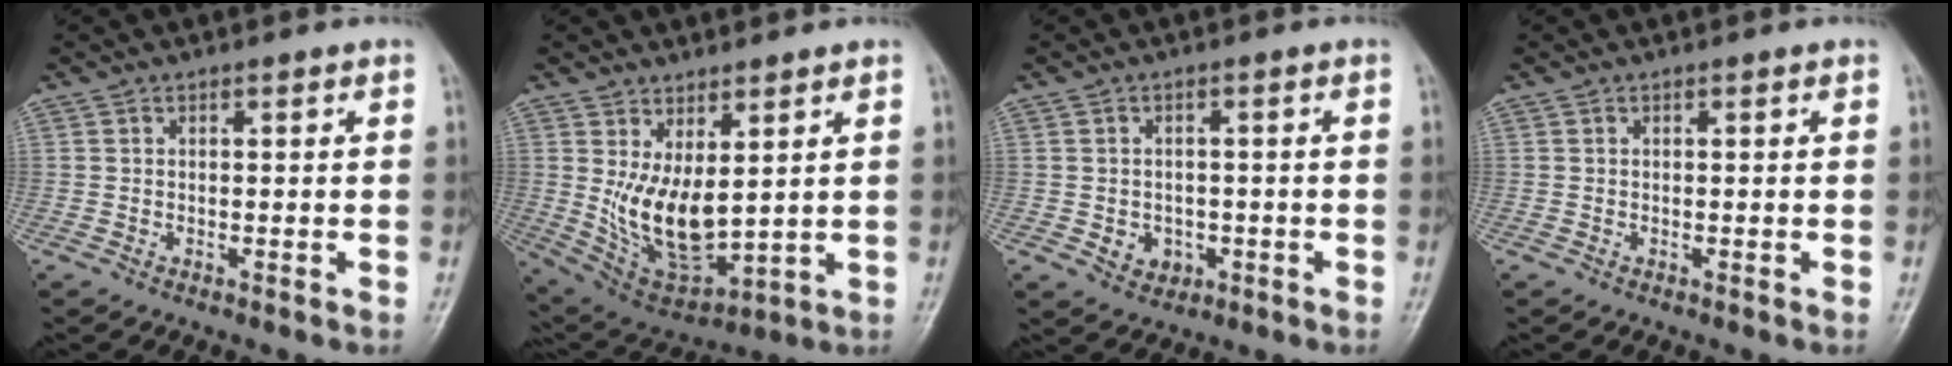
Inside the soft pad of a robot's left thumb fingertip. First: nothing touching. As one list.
[{"total": 12.1, "force": [2.1, 6.0, 10.3], "torque": [-0.169, -0.032, 0.066]}, {"total": 4.1, "force": [-1.0, 3.5, 1.9], "torque": [-0.012, 0.005, -0.005]}, {"total": 0.0}]